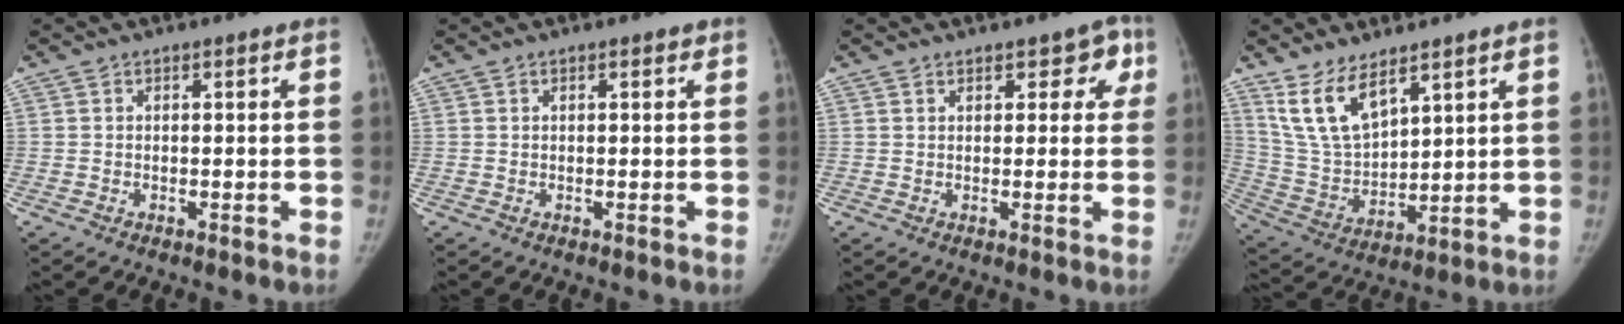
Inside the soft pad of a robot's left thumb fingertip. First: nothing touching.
{"total": 0.6, "force": [0.4, 0.2, 0.4], "torque": [-0.006, 0.000, 0.003]}
{"total": 4.4, "force": [2.4, 2.8, 2.5], "torque": [0.016, -0.003, 0.022]}
{"total": 11.4, "force": [7.5, 5.0, 7.0], "torque": [-0.121, -0.039, 0.168]}